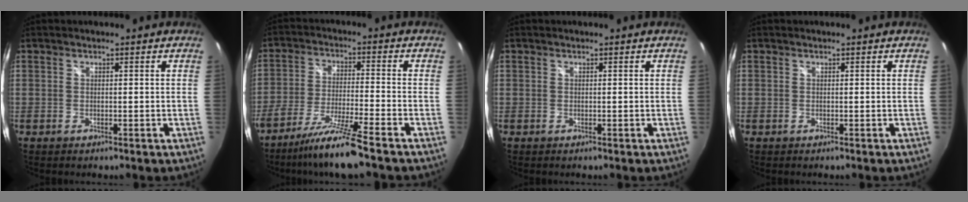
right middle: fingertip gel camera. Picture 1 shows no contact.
{"total": 10.4, "force": [-8.3, -1.1, 6.2], "torque": [-0.132, -0.015, -0.147]}
{"total": 0.0}
{"total": 0.0}